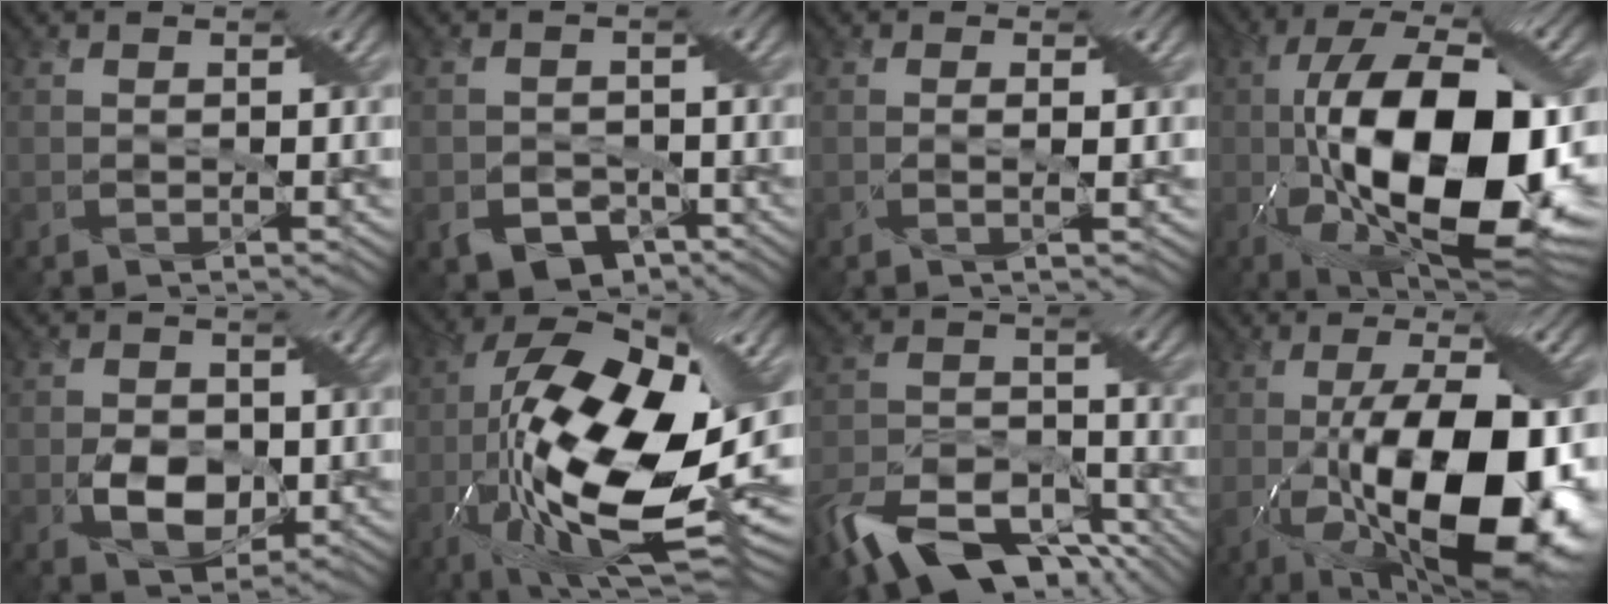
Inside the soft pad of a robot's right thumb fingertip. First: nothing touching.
{"total": 4.5, "force": [-2.6, 3.0, 2.1], "torque": [-0.035, -0.011, -0.045]}
{"total": 1.4, "force": [0.1, 0.1, 1.4], "torque": [-0.029, 0.005, -0.002]}
{"total": 20.6, "force": [-3.0, 9.4, 18.1], "torque": [-0.323, 0.000, -0.052]}
{"total": 5.7, "force": [-1.1, 3.9, 4.0], "torque": [-0.076, -0.009, -0.020]}
{"total": 21.7, "force": [-4.0, 9.3, 19.2], "torque": [-0.367, 0.006, -0.078]}
{"total": 13.7, "force": [-9.8, 6.6, 7.0], "torque": [-0.155, -0.013, -0.179]}
{"total": 18.3, "force": [-3.1, 8.1, 16.1], "torque": [-0.243, -0.011, -0.046]}